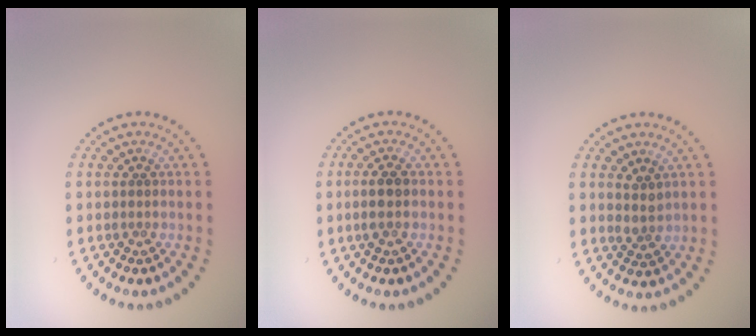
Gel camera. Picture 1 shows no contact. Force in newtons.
{"total": 1.9, "press": 1.8, "slide": 0.6}
{"total": 1.5, "press": 1.3, "slide": 0.9}